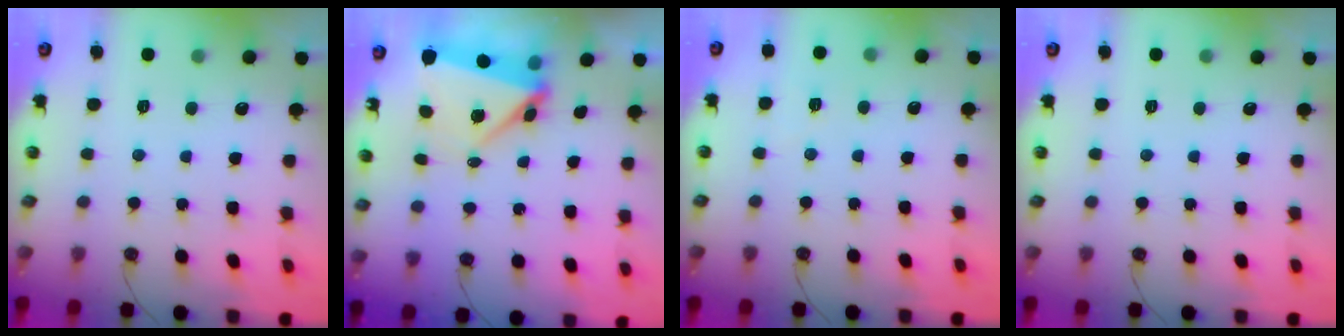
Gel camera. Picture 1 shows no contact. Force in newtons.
{"total": 6.2, "press": 5.9, "slide": 2.0}
{"total": 2.9, "press": 2.1, "slide": 2.0}
{"total": 0.0}